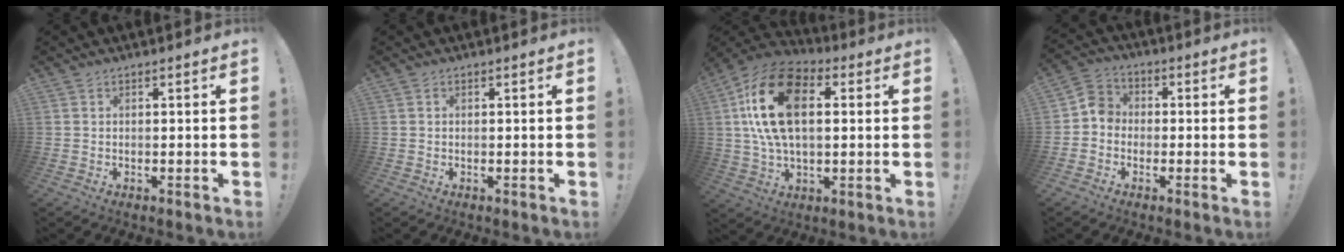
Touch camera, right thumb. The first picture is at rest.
{"total": 0.6, "force": [-0.2, 0.5, -0.1], "torque": [-0.005, 0.004, -0.002]}
{"total": 20.9, "force": [4.7, 12.1, 16.4], "torque": [-0.307, 0.005, 0.078]}
{"total": 5.7, "force": [-2.2, 4.8, 2.1], "torque": [-0.043, 0.027, -0.038]}